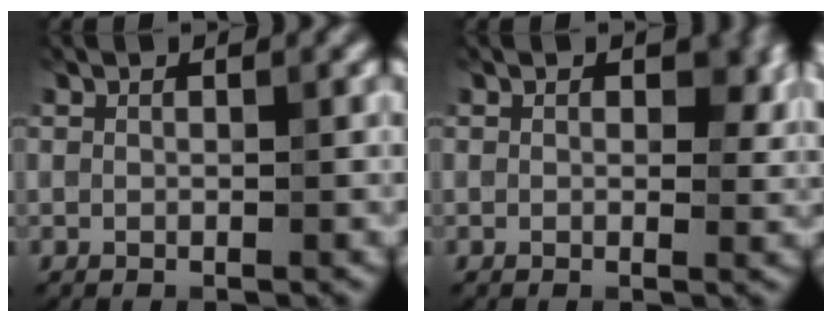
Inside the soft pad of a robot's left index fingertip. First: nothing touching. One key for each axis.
{"total": 2.6, "fx": 0.6, "fy": 1.6, "fz": 1.9, "tx": -0.017, "ty": -0.003, "tz": 0.004}